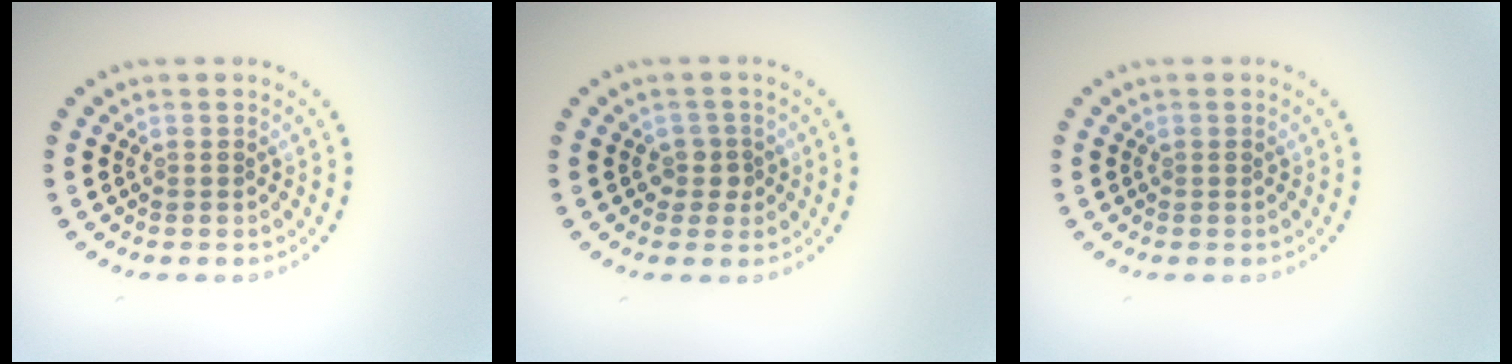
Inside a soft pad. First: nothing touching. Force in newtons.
{"total": 1.6, "press": 1.3, "slide": 0.9}
{"total": 0.0}